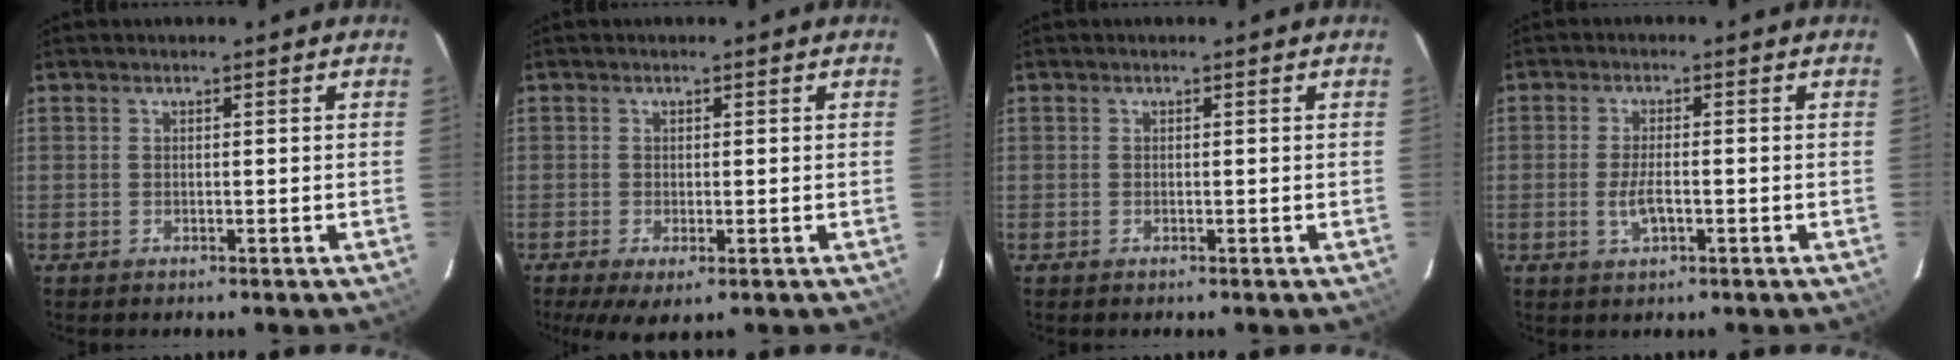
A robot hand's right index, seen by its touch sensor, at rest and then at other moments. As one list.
[{"total": 4.6, "force": [-2.0, 1.8, 3.7], "torque": [-0.076, -0.019, -0.030]}, {"total": 0.0}, {"total": 3.7, "force": [-1.2, 1.2, 3.3], "torque": [-0.068, -0.006, -0.020]}]